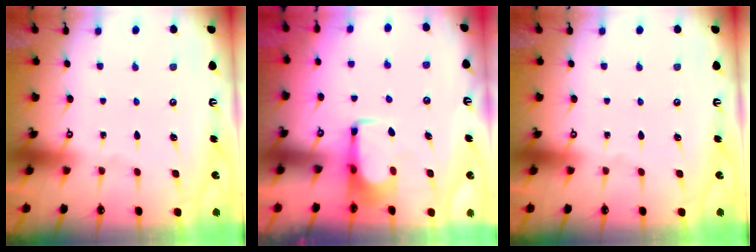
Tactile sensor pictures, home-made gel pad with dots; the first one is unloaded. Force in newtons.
{"total": 1.5, "press": 1.5, "slide": 0.2}
{"total": 0.0}